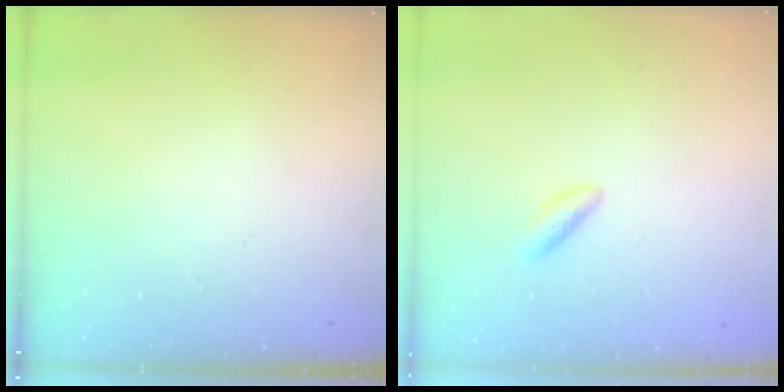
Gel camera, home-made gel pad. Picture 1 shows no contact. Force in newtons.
{"total": 2.8, "press": 2.5, "slide": 1.2}